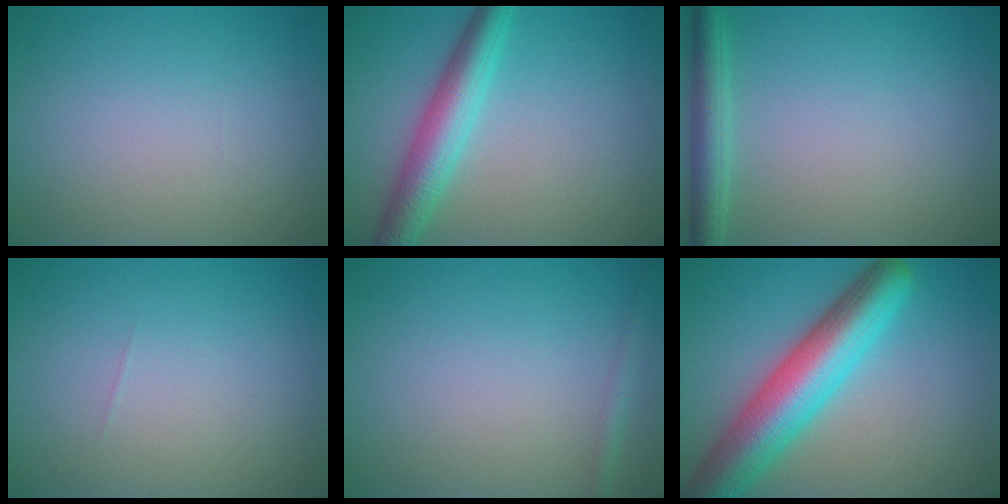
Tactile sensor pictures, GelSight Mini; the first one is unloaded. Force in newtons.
{"total": 5.1, "press": 5.1, "slide": 0.1}
{"total": 3.0, "press": 3.0, "slide": 0.1}
{"total": 0.0}
{"total": 1.1, "press": 1.1, "slide": 0.1}
{"total": 9.3, "press": 9.3, "slide": 0.4}